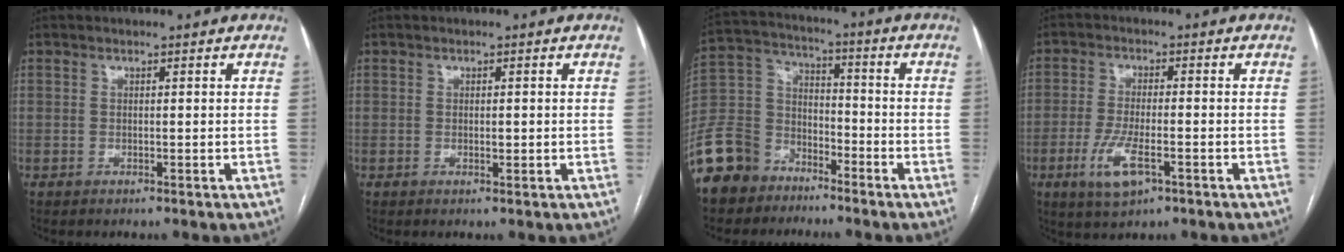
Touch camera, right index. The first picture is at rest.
{"total": 1.0, "force": [-0.1, 0.4, 0.9], "torque": [-0.014, -0.001, -0.001]}
{"total": 14.6, "force": [-10.6, 8.9, 4.5], "torque": [-0.124, 0.019, -0.201]}
{"total": 6.9, "force": [-3.0, 2.0, 5.9], "torque": [-0.121, -0.011, -0.049]}